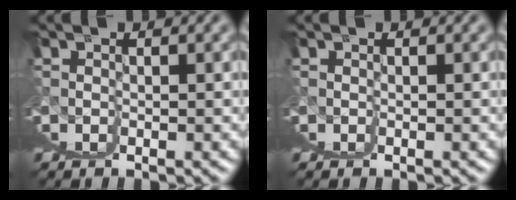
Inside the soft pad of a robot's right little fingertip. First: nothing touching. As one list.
[{"total": 0.0}]